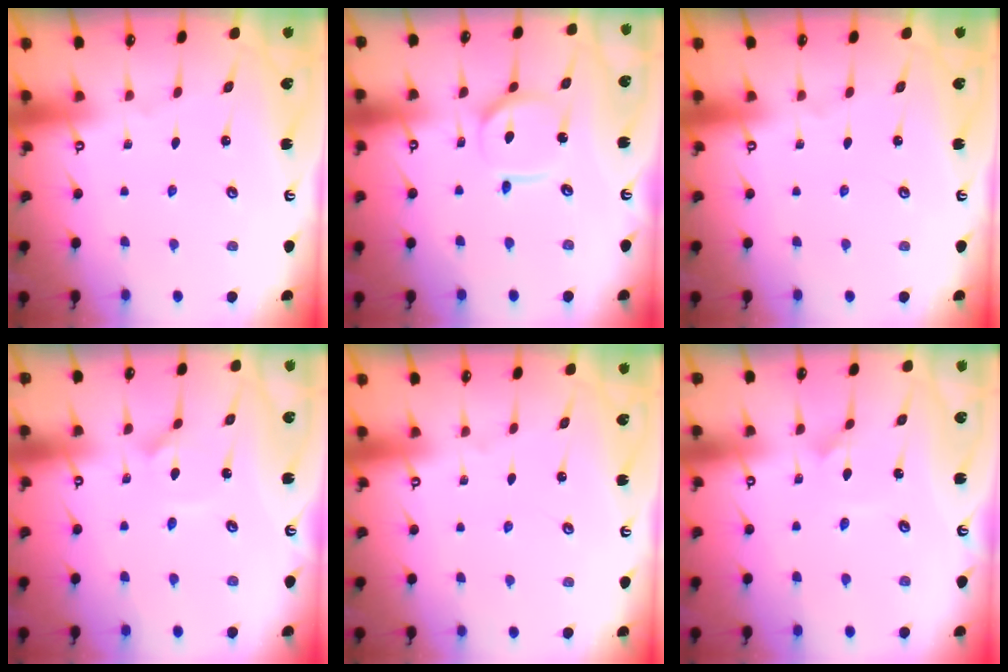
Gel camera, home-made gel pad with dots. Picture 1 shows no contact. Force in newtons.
{"total": 10.4, "press": 10.3, "slide": 1.2}
{"total": 0.0}
{"total": 3.1, "press": 3.0, "slide": 0.3}
{"total": 0.0}
{"total": 1.6, "press": 1.6, "slide": 0.0}